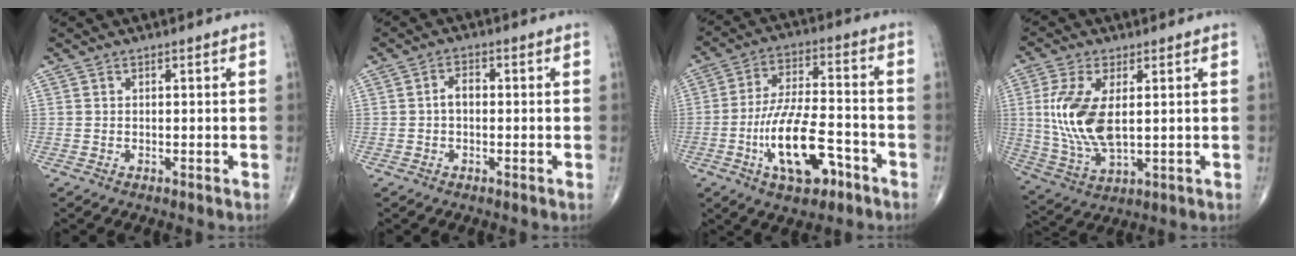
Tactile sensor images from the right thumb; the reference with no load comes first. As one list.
[{"total": 2.6, "force": [-0.3, 1.6, 2.0], "torque": [-0.029, 0.012, -0.009]}, {"total": 14.9, "force": [-6.2, 6.3, 12.0], "torque": [-0.210, 0.034, -0.102]}, {"total": 12.9, "force": [1.6, 6.2, 11.2], "torque": [-0.242, -0.010, 0.042]}]